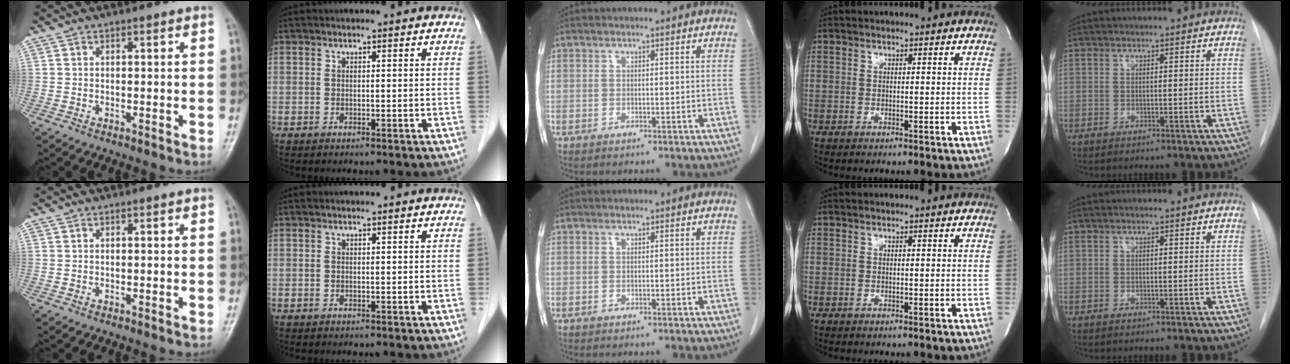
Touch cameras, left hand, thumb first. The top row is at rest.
{}